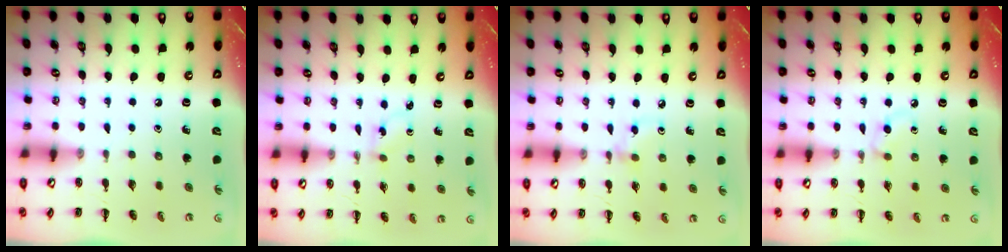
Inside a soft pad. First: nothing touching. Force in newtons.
{"total": 1.2, "press": 1.1, "slide": 0.5}
{"total": 2.5, "press": 2.4, "slide": 0.9}
{"total": 2.4, "press": 2.1, "slide": 1.1}